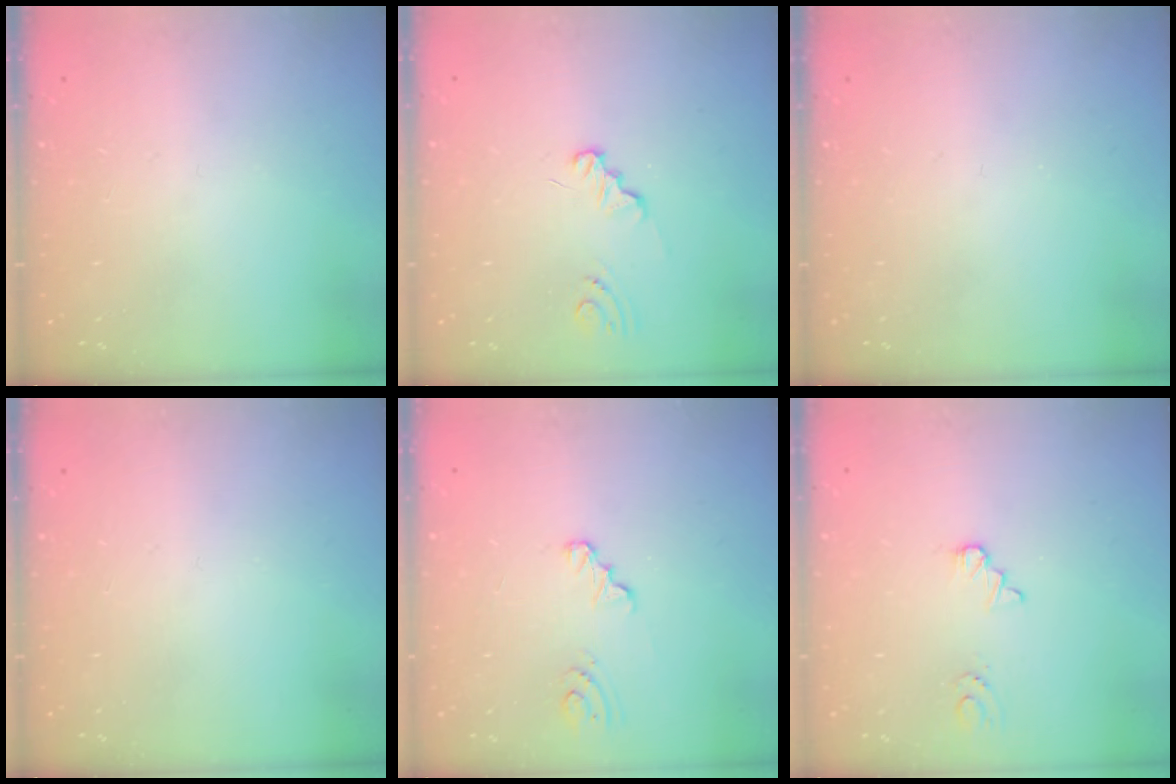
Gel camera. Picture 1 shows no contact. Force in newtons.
{"total": 1.5, "press": 1.4, "slide": 0.1}
{"total": 0.0}
{"total": 0.0}
{"total": 2.6, "press": 2.6, "slide": 0.3}
{"total": 1.6, "press": 1.6, "slide": 0.2}